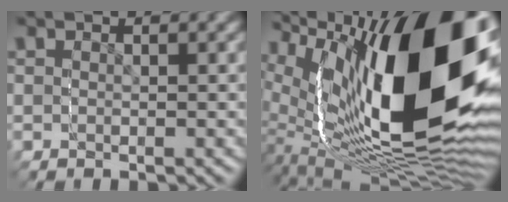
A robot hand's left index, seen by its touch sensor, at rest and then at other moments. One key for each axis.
{"total": 19.7, "fx": 0.5, "fy": 10.4, "fz": 16.7, "tx": -0.274, "ty": -0.001, "tz": 0.014}